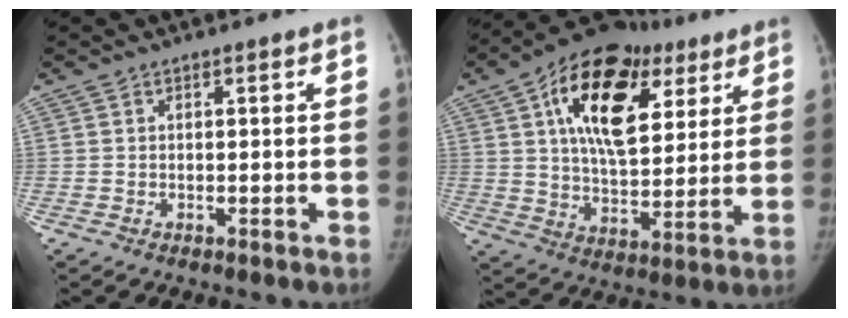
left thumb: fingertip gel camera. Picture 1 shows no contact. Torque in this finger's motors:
{"motor_torque": [0.45, 0.56, 2.25, -0.53, 0.39]}